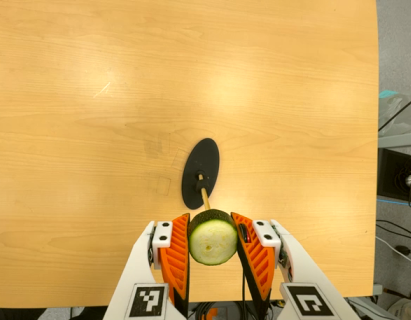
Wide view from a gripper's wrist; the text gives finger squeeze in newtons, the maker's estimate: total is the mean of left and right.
{"total": 9.8, "left": 9.2, "right": 10.4}